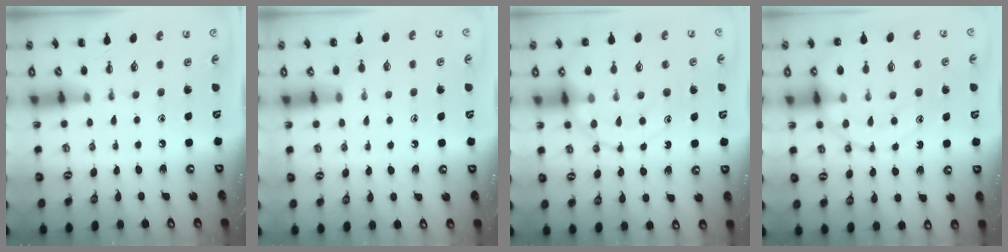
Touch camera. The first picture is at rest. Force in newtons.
{"total": 3.8, "press": 3.6, "slide": 1.2}
{"total": 15.1, "press": 14.8, "slide": 2.7}
{"total": 15.4, "press": 15.2, "slide": 2.4}